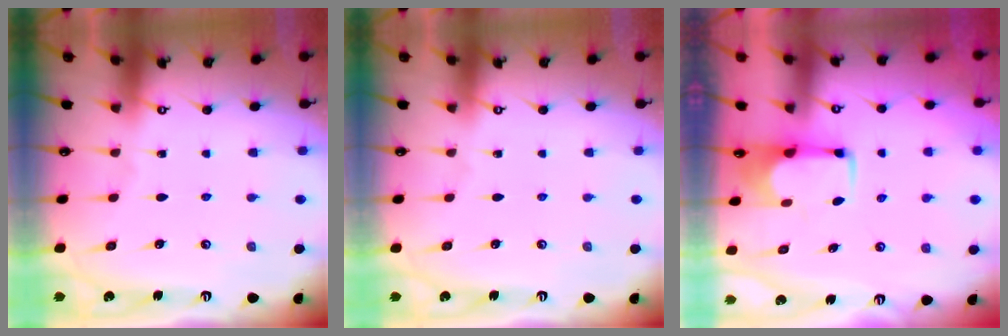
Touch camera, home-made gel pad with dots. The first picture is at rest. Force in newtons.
{"total": 0.0}
{"total": 1.8, "press": 1.7, "slide": 0.7}